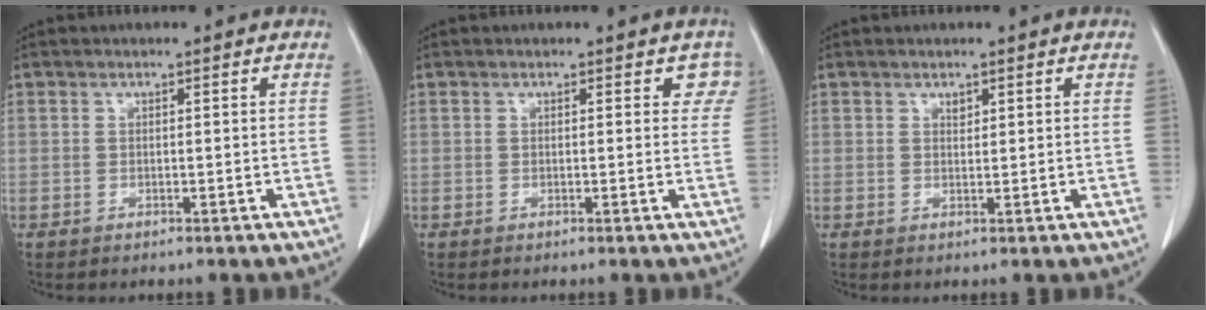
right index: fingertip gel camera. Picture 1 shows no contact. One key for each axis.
{"total": 2.9, "fx": 2.1, "fy": 1.8, "fz": 1.0, "tx": 0.015, "ty": 0.000, "tz": 0.006}
{"total": 0.8, "fx": 0.6, "fy": 0.4, "fz": 0.4, "tx": -0.006, "ty": -0.004, "tz": 0.010}